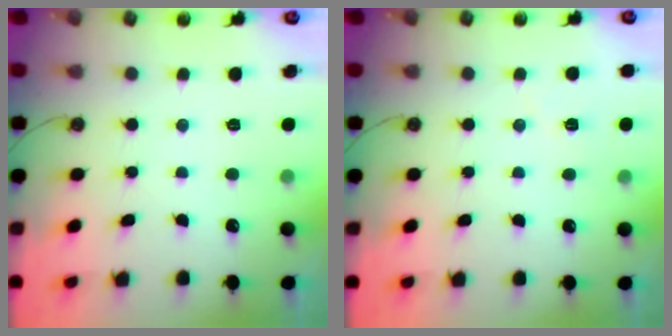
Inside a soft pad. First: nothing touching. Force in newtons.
{"total": 3.8, "press": 3.1, "slide": 2.1}